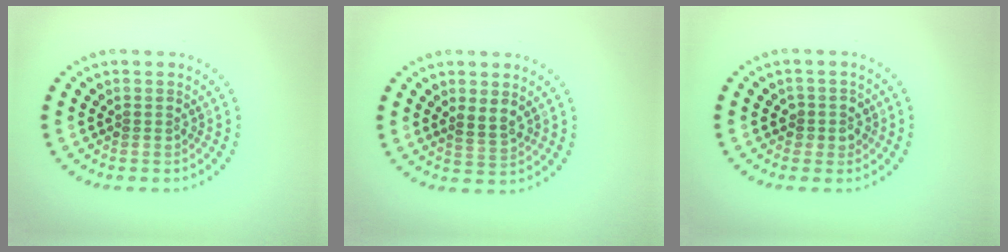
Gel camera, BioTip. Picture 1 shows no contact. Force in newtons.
{"total": 1.8, "press": 1.7, "slide": 0.8}
{"total": 1.7, "press": 1.5, "slide": 0.8}